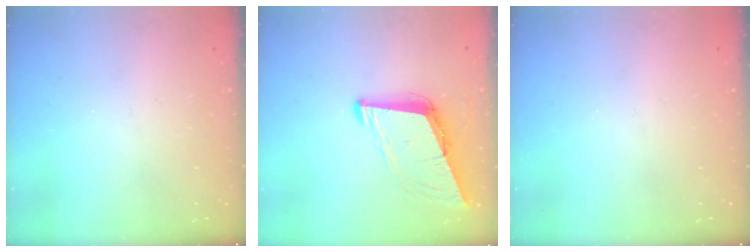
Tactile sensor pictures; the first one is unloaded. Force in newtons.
{"total": 9.0, "press": 8.2, "slide": 3.7}
{"total": 0.0}